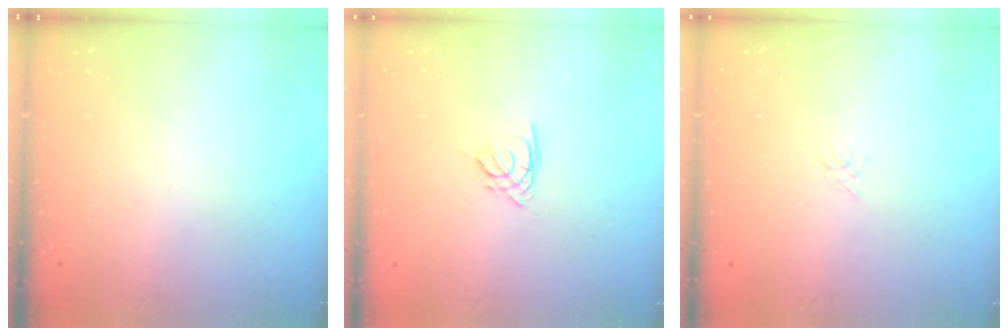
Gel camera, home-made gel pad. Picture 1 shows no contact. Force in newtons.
{"total": 1.9, "press": 1.8, "slide": 0.5}
{"total": 0.0}